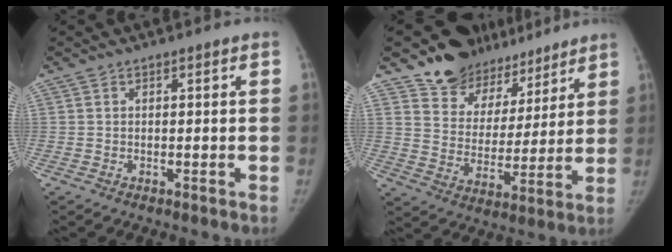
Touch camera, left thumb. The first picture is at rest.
{"total": 14.1, "force": [11.4, 8.2, 1.4], "torque": [0.027, -0.089, 0.179]}